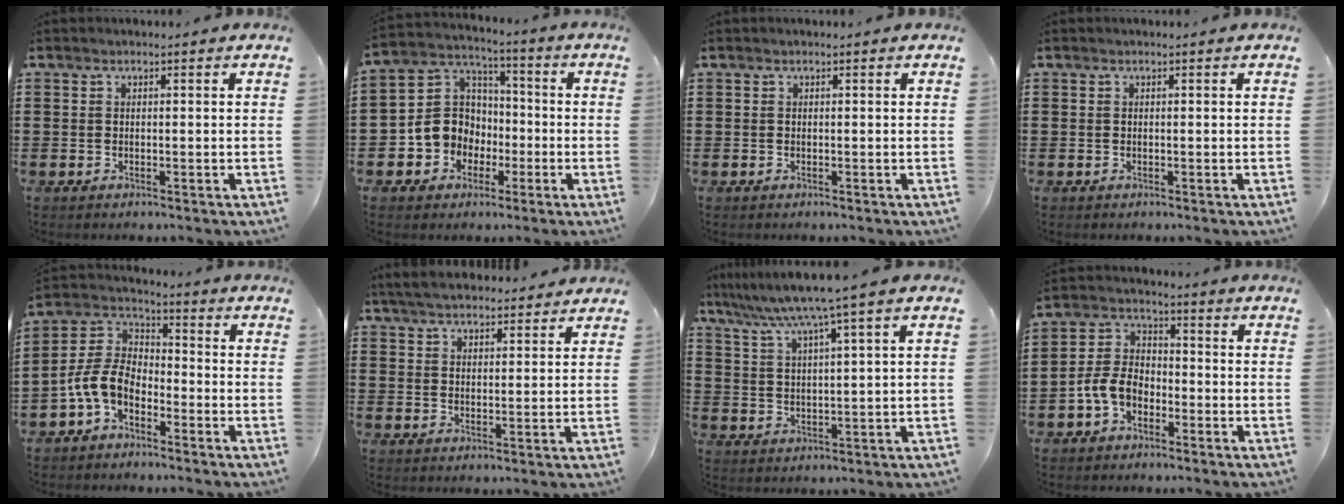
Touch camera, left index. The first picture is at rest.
{"total": 8.2, "force": [-1.9, 7.7, 1.9], "torque": [-0.086, 0.007, -0.039]}
{"total": 0.0}
{"total": 0.0}
{"total": 7.1, "force": [-3.8, 4.1, 4.4], "torque": [-0.130, -0.009, -0.088]}
{"total": 4.7, "force": [4.5, 0.8, 1.4], "torque": [-0.039, -0.008, 0.083]}
{"total": 6.0, "force": [4.6, -0.9, 3.8], "torque": [-0.091, -0.025, 0.072]}
{"total": 5.7, "force": [-3.1, 3.6, 3.2], "torque": [-0.094, 0.004, -0.070]}